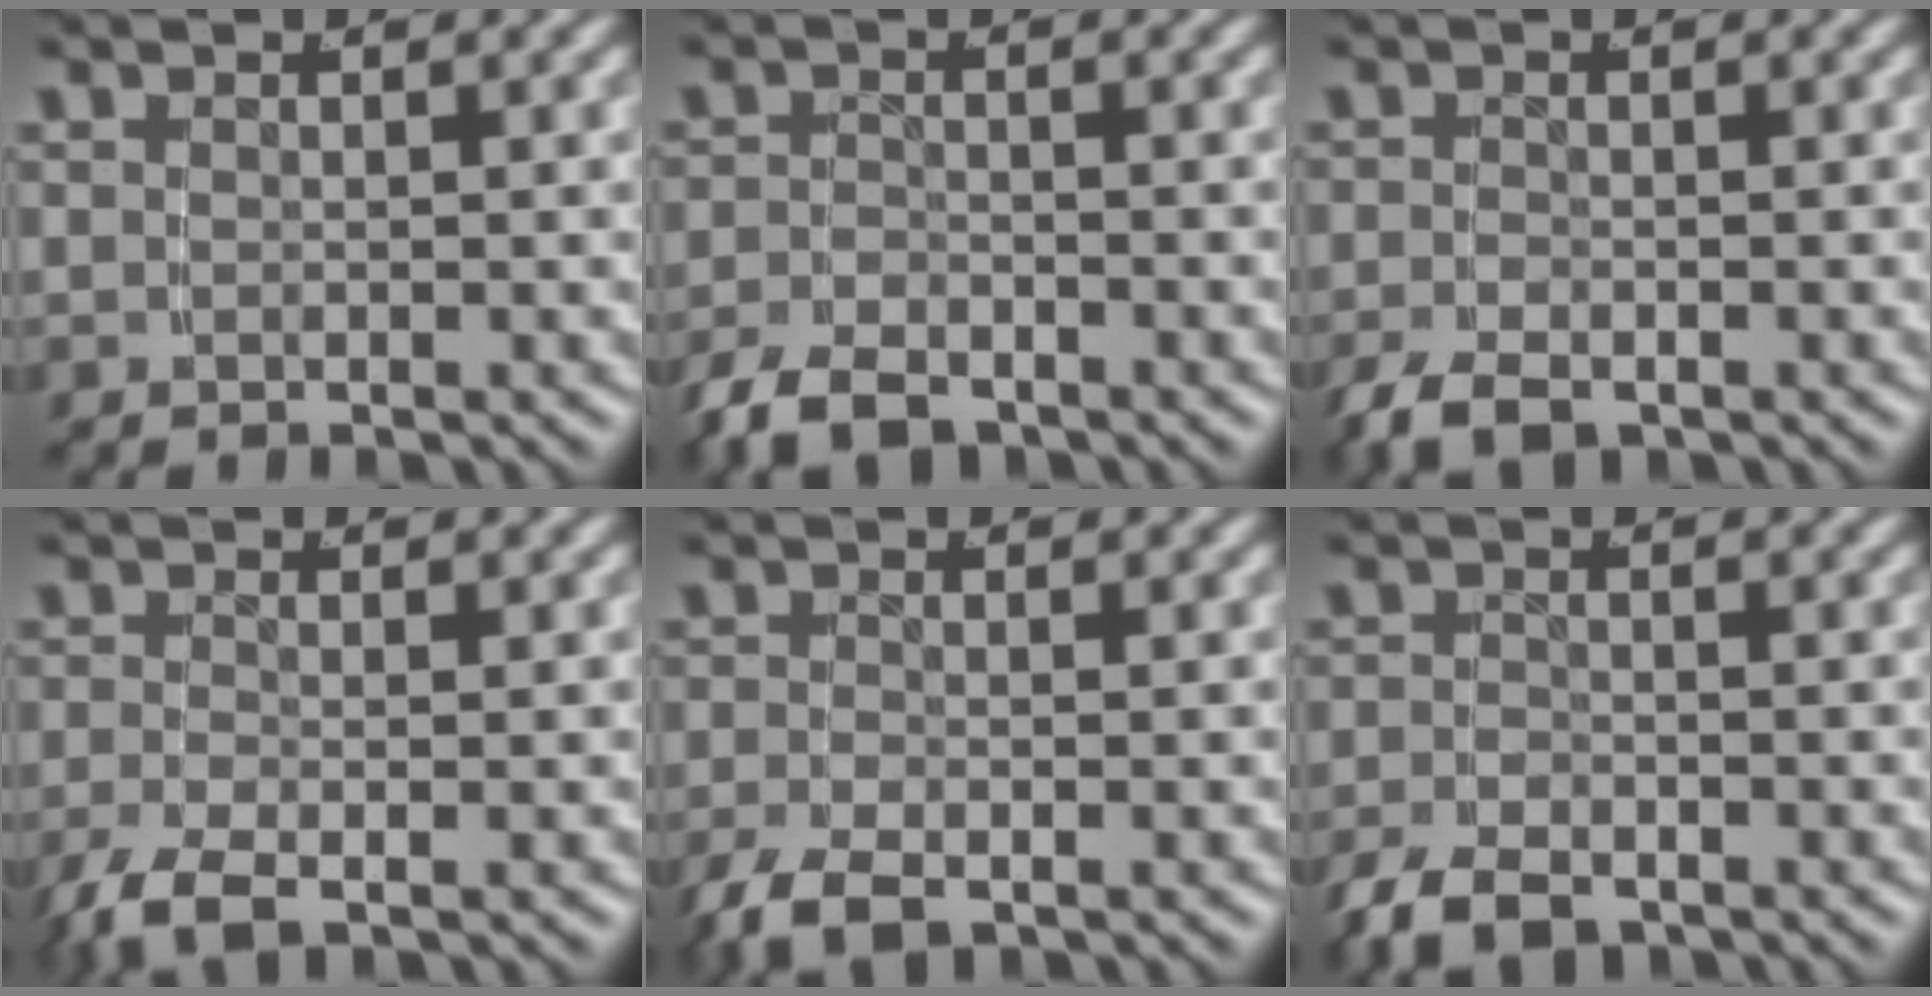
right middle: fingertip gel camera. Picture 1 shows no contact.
{"total": 4.0, "force": [-3.1, 1.9, 1.7], "torque": [-0.033, -0.011, -0.051]}
{"total": 3.3, "force": [-2.2, 1.7, 1.9], "torque": [-0.051, -0.019, -0.029]}
{"total": 3.2, "force": [-1.9, 1.3, 2.3], "torque": [-0.067, -0.020, -0.021]}
{"total": 3.5, "force": [-2.0, 1.8, 2.2], "torque": [-0.063, -0.020, -0.024]}
{"total": 3.8, "force": [-2.7, 1.8, 1.9], "torque": [-0.042, -0.016, -0.042]}